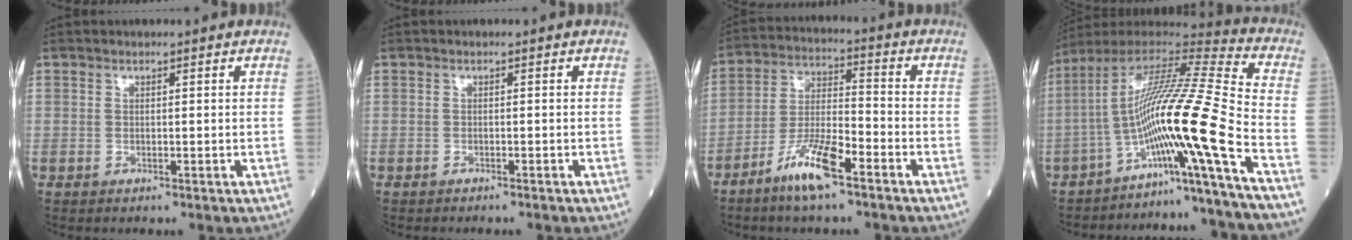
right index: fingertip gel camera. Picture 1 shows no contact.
{"total": 2.1, "force": [-1.9, 0.1, 0.9], "torque": [-0.014, -0.001, -0.023]}
{"total": 9.6, "force": [-6.1, 1.5, 7.2], "torque": [-0.150, -0.008, -0.120]}
{"total": 19.4, "force": [-8.5, -2.8, 17.2], "torque": [-0.320, 0.000, -0.157]}